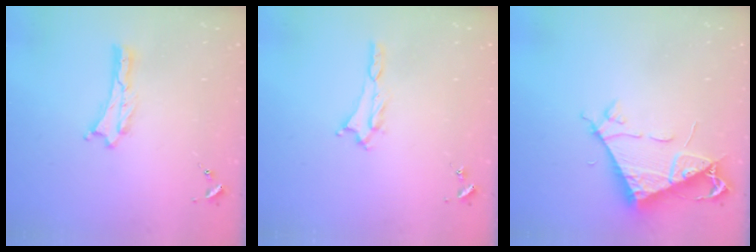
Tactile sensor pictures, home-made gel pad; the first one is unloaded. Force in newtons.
{"total": 1.3, "press": 1.3, "slide": 0.2}
{"total": 7.5, "press": 7.5, "slide": 0.7}